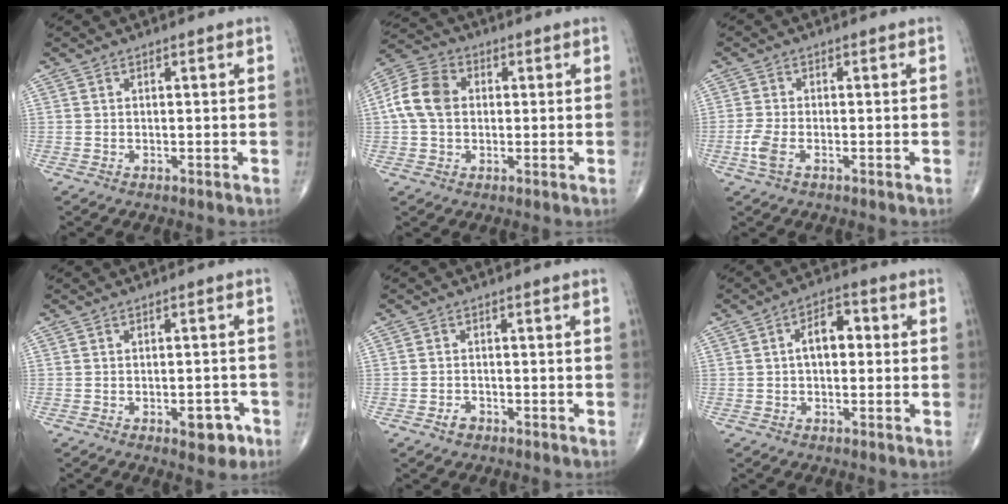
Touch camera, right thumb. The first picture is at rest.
{"total": 9.4, "force": [0.7, 7.0, 6.2], "torque": [-0.118, 0.023, 0.006]}
{"total": 3.3, "force": [-1.4, 1.3, 2.7], "torque": [-0.074, 0.002, -0.030]}
{"total": 5.0, "force": [-2.5, 2.4, 3.5], "torque": [-0.024, 0.014, -0.028]}
{"total": 1.8, "force": [-1.2, 1.1, 0.7], "torque": [-0.011, 0.007, -0.021]}
{"total": 6.4, "force": [0.6, 3.6, 5.2], "torque": [-0.068, 0.019, -0.002]}